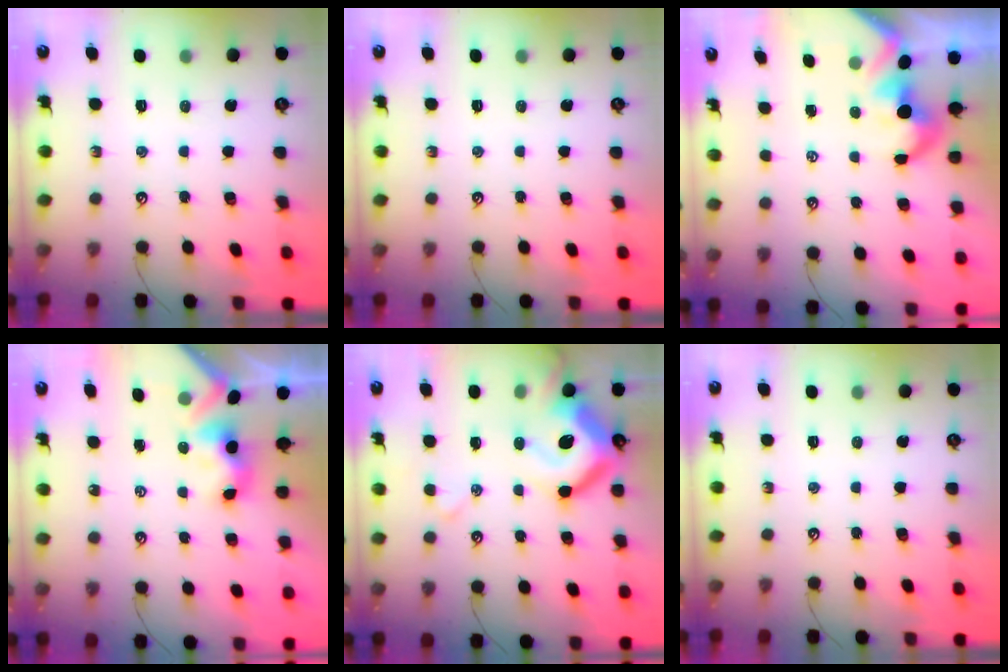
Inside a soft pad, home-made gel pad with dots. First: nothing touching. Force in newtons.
{"total": 0.0}
{"total": 1.7, "press": 1.4, "slide": 1.0}
{"total": 3.3, "press": 3.3, "slide": 0.5}
{"total": 17.3, "press": 17.1, "slide": 2.5}
{"total": 0.0}